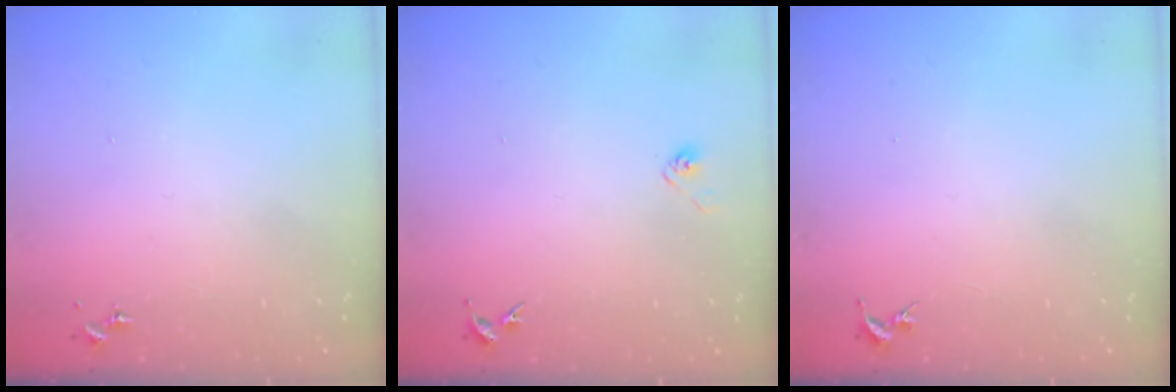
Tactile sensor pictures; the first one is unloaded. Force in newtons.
{"total": 2.8, "press": 2.6, "slide": 1.1}
{"total": 0.0}